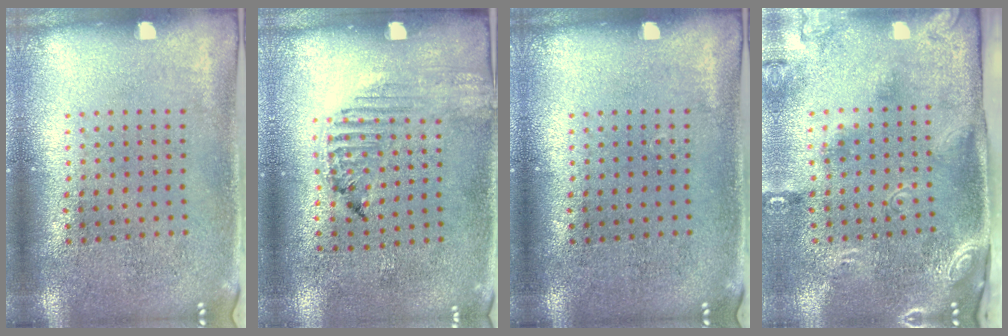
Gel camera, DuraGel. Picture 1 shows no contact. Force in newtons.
{"total": 1.2, "press": 1.1, "slide": 0.2}
{"total": 0.0}
{"total": 2.7, "press": 1.8, "slide": 2.1}